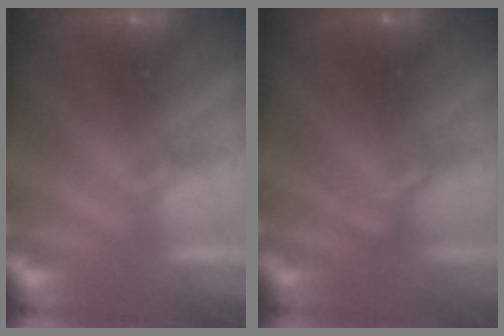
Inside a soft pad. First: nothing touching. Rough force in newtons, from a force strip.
{"total": 2.6}